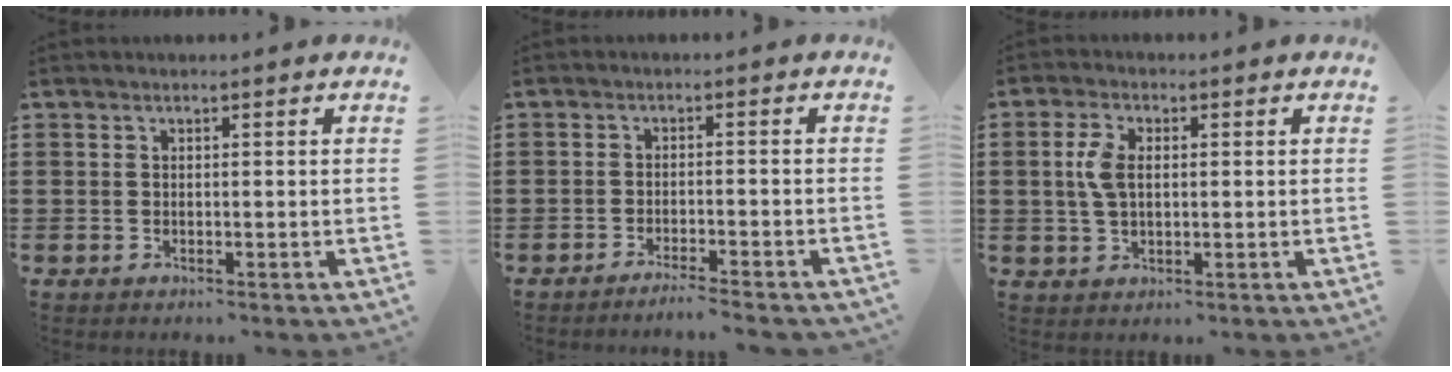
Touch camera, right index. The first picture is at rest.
{"total": 2.5, "force": [-2.4, -0.4, 0.7], "torque": [-0.014, 0.000, -0.048]}
{"total": 4.4, "force": [0.6, 2.5, 3.7], "torque": [-0.086, 0.009, 0.006]}